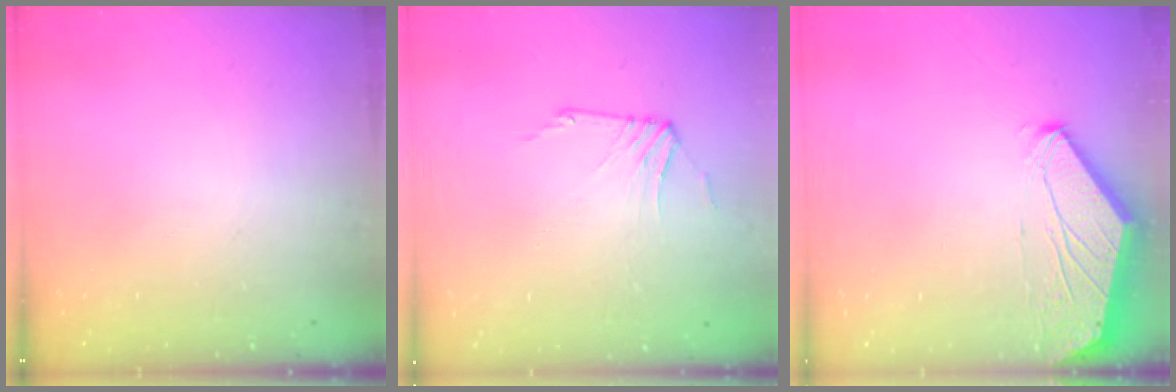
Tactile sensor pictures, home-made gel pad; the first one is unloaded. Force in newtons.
{"total": 0.6, "press": 0.4, "slide": 0.5}
{"total": 0.0}